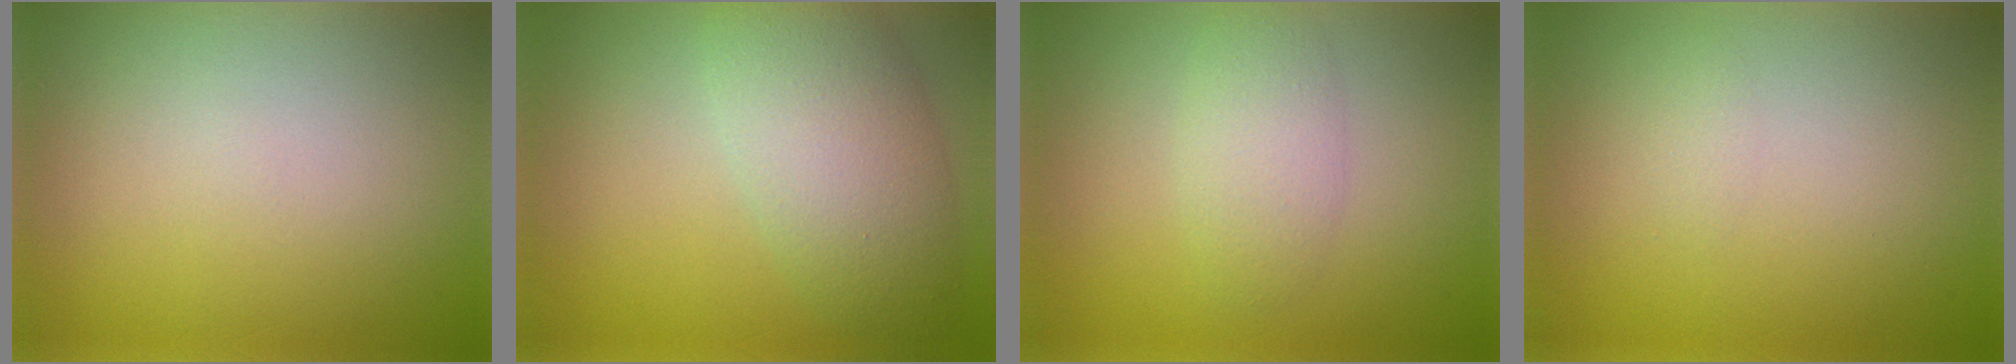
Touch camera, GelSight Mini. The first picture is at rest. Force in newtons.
{"total": 6.1, "press": 6.1, "slide": 0.1}
{"total": 2.5, "press": 2.5, "slide": 0.0}
{"total": 0.6, "press": 0.6, "slide": 0.0}